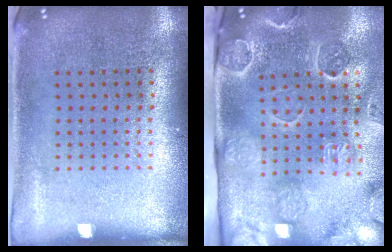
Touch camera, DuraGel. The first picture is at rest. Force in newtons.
{"total": 3.3, "press": 3.2, "slide": 0.9}